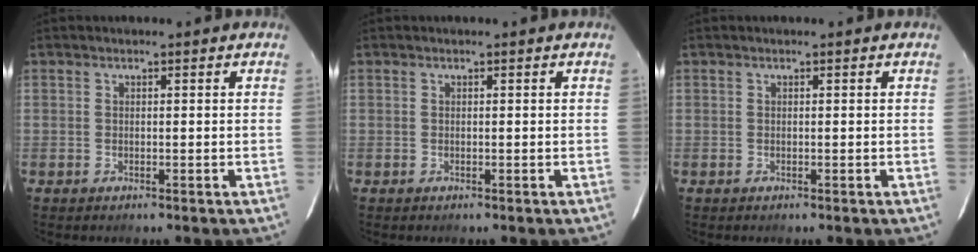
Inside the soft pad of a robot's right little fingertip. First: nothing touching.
{"total": 0.0}
{"total": 0.0}